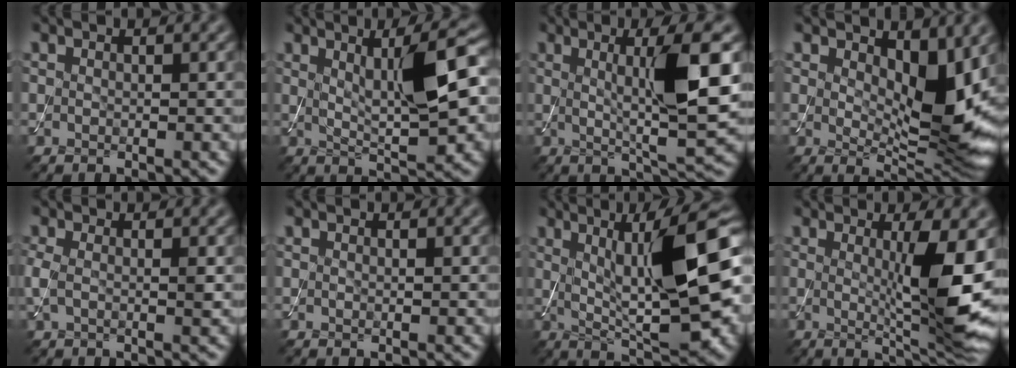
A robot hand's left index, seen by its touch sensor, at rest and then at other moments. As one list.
[{"total": 7.3, "force": [1.6, 1.4, 7.0], "torque": [-0.103, 0.002, 0.032]}, {"total": 8.3, "force": [1.2, 1.4, 8.1], "torque": [-0.118, -0.005, 0.024]}, {"total": 6.8, "force": [2.0, 3.0, 5.8], "torque": [-0.089, -0.018, 0.037]}, {"total": 2.0, "force": [0.1, 0.8, 1.9], "torque": [-0.043, 0.000, -0.002]}, {"total": 0.0}, {"total": 13.2, "force": [1.8, 3.5, 12.6], "torque": [-0.180, 0.009, 0.030]}, {"total": 8.0, "force": [0.6, 1.3, 7.9], "torque": [-0.114, -0.019, 0.017]}]